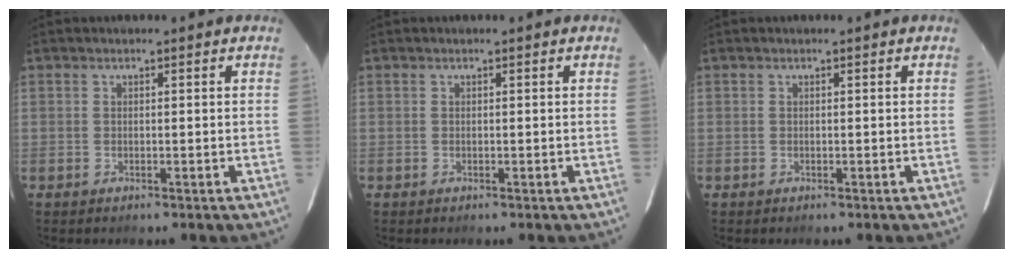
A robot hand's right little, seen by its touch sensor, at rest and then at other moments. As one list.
[{"total": 0.0}, {"total": 0.0}]